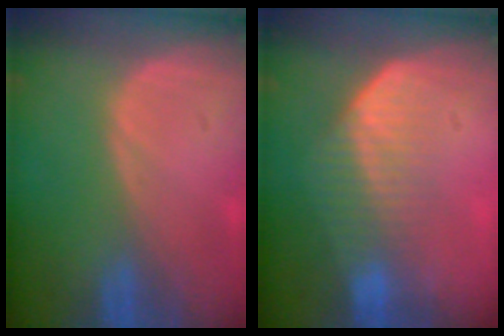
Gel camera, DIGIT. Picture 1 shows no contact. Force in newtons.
{"total": 7.2, "press": 6.1, "slide": 3.8}